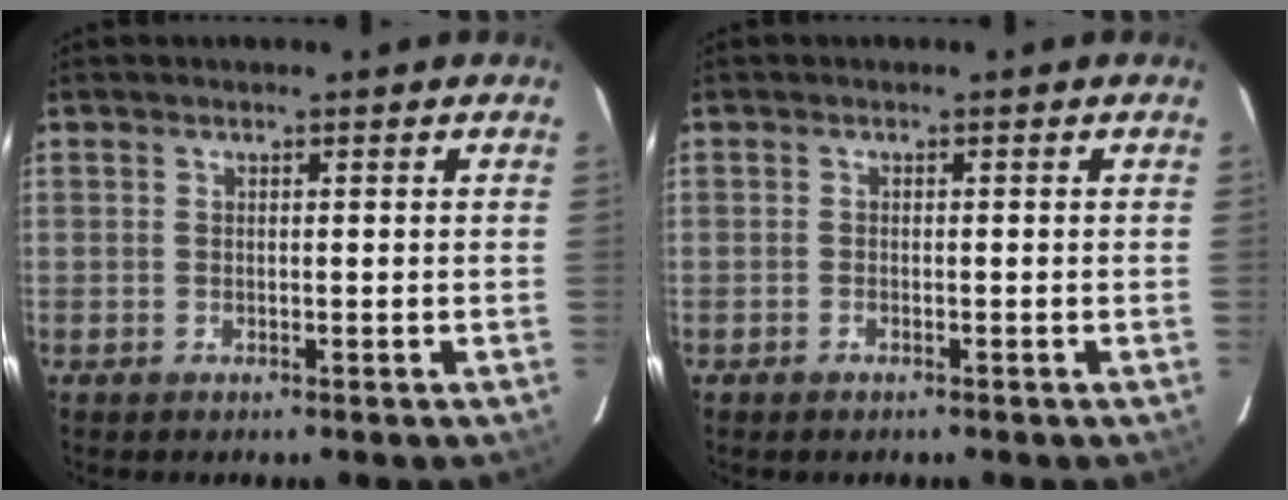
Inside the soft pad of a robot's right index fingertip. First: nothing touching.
{"total": 0.8, "force": [-0.6, 0.3, 0.3], "torque": [-0.006, 0.001, -0.012]}